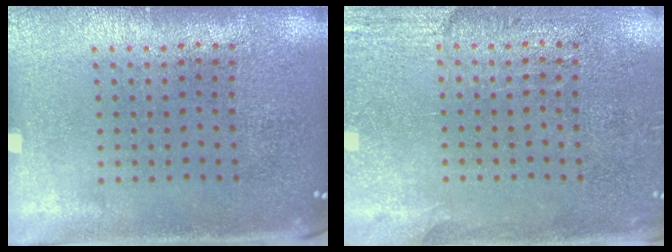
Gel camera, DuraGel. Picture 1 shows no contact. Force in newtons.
{"total": 2.8, "press": 2.5, "slide": 1.2}